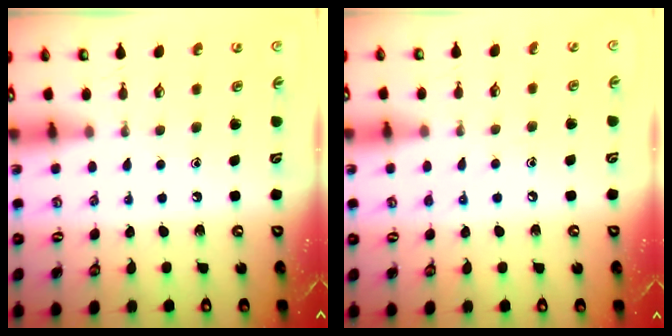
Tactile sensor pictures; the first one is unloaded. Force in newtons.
{"total": 4.9, "press": 4.9, "slide": 0.2}